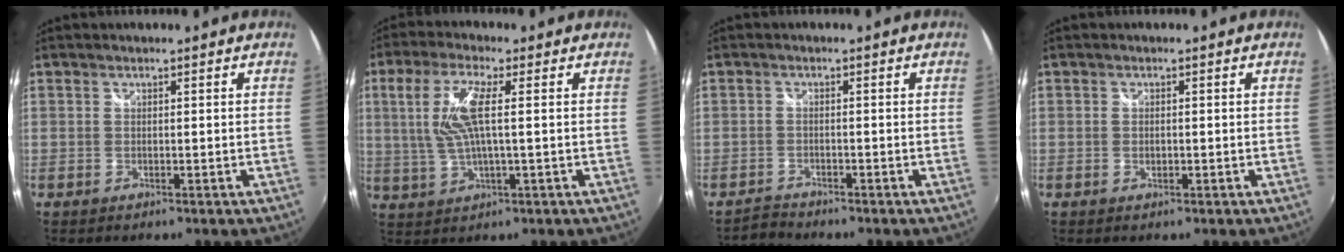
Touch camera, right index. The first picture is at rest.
{"total": 9.0, "force": [1.3, 2.0, 8.7], "torque": [-0.178, 0.005, 0.032]}
{"total": 2.1, "force": [-1.9, 0.7, -0.7], "torque": [0.008, 0.003, -0.036]}
{"total": 0.9, "force": [-0.1, 0.7, 0.5], "torque": [-0.008, -0.001, 0.000]}